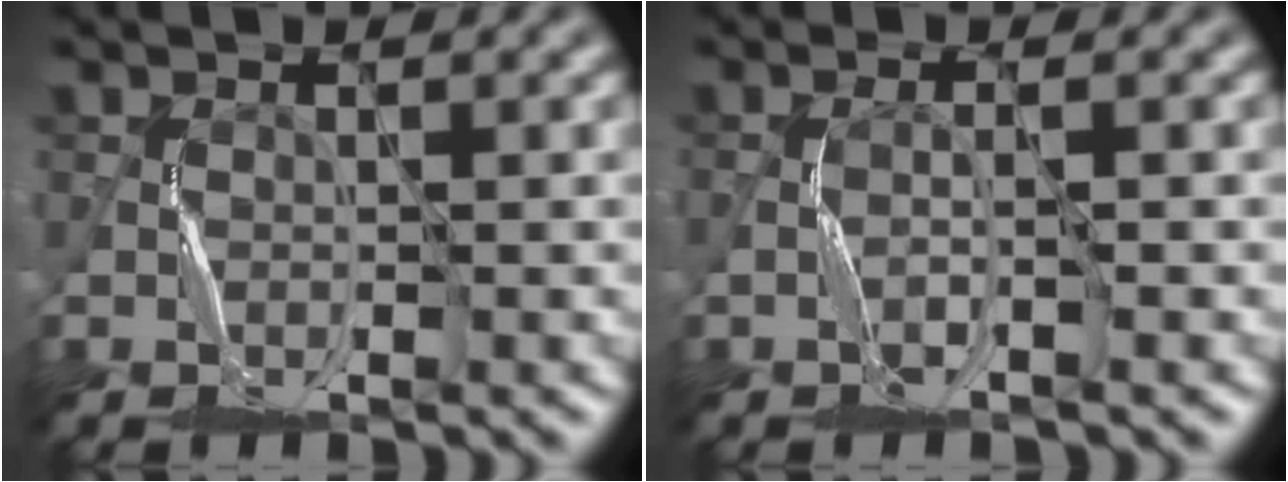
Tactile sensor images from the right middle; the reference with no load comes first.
{"total": 1.1, "force": [-0.4, -0.7, 0.8], "torque": [-0.015, 0.003, -0.011]}